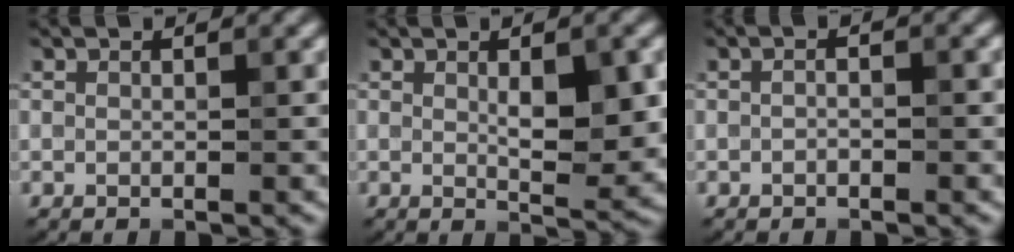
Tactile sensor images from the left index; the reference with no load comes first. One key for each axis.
{"total": 4.4, "fx": 0.6, "fy": 1.4, "fz": 4.1, "tx": -0.065, "ty": -0.006, "tz": 0.014}
{"total": 0.9, "fx": -0.3, "fy": 0.4, "fz": 0.8, "tx": -0.008, "ty": -0.007, "tz": -0.011}